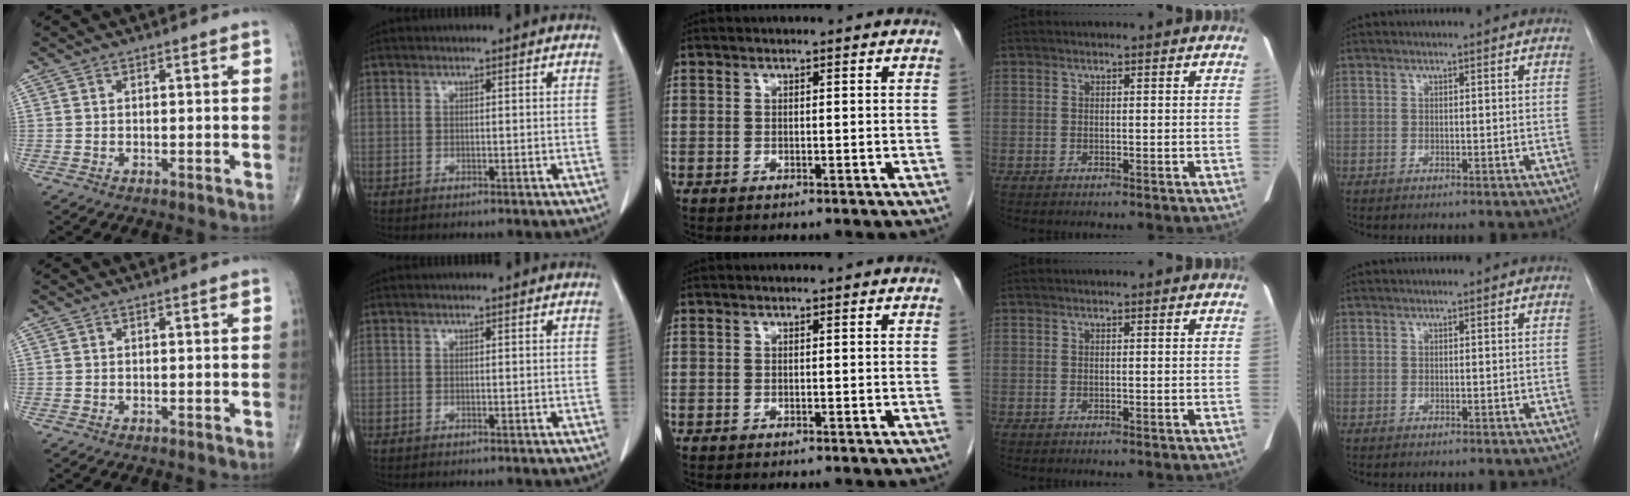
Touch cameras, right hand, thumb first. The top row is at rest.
{}